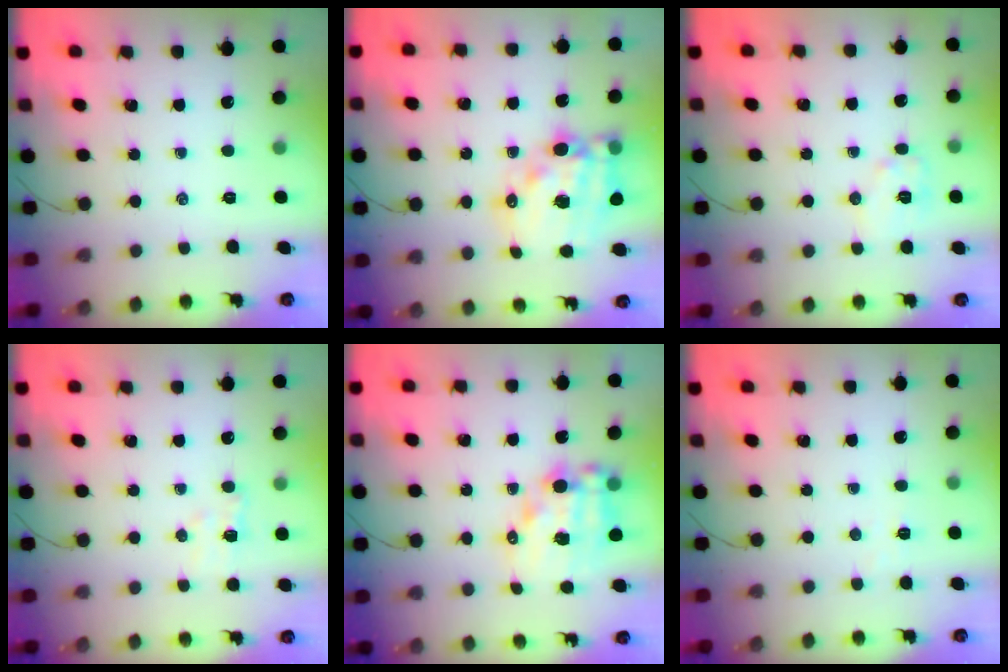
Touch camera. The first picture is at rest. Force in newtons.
{"total": 17.3, "press": 16.8, "slide": 3.8}
{"total": 8.1, "press": 8.1, "slide": 0.4}
{"total": 4.7, "press": 4.6, "slide": 1.0}
{"total": 13.3, "press": 12.9, "slide": 3.3}
{"total": 2.6, "press": 2.4, "slide": 0.8}